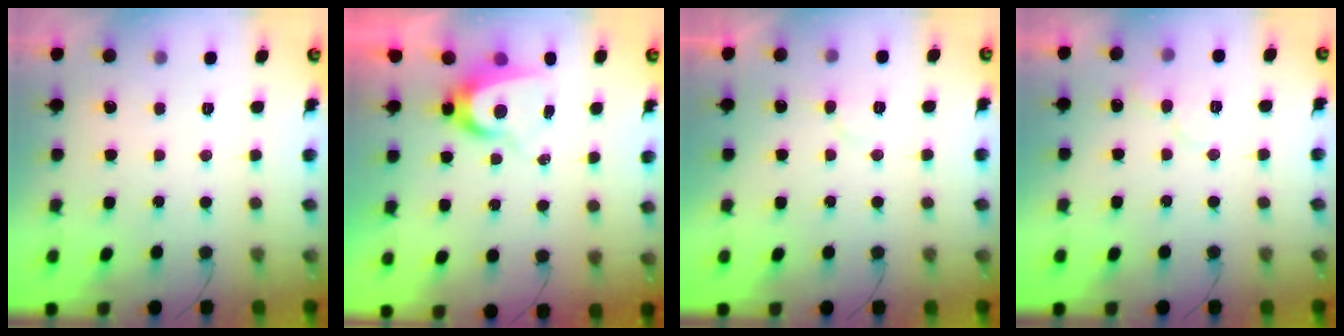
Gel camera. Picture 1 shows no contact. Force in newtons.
{"total": 7.7, "press": 7.7, "slide": 0.4}
{"total": 4.9, "press": 4.9, "slide": 0.5}
{"total": 6.4, "press": 6.4, "slide": 0.5}